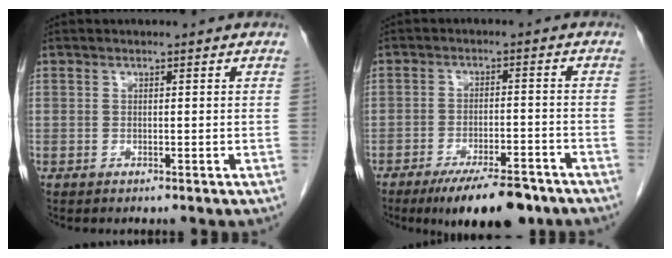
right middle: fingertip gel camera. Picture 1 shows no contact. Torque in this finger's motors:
{"motor_torque": [1.19, -0.95, 0.20, 0.14]}